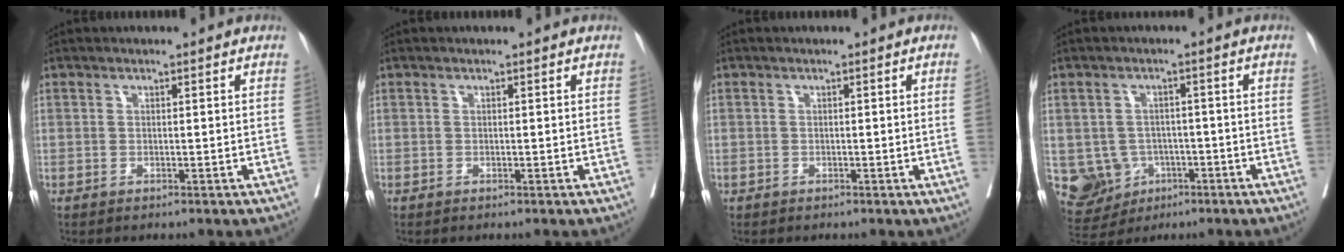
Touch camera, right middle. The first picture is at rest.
{"total": 0.0}
{"total": 0.7, "force": [-0.1, -0.1, 0.6], "torque": [-0.007, 0.001, -0.002]}
{"total": 9.6, "force": [-2.8, 8.8, 2.7], "torque": [-0.070, 0.014, -0.030]}